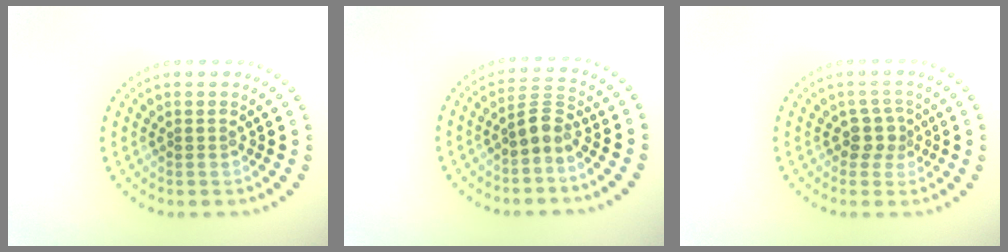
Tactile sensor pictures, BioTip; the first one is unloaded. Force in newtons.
{"total": 2.2, "press": 1.7, "slide": 1.4}
{"total": 1.8, "press": 1.5, "slide": 1.1}